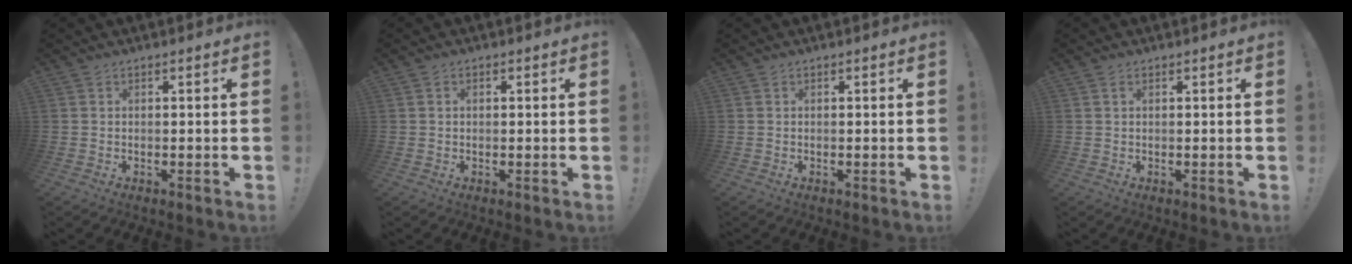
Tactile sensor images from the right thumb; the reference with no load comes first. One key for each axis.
{"total": 0.8, "fx": 0.1, "fy": 0.6, "fz": 0.4, "tx": -0.011, "ty": 0.005, "tz": 0.002}
{"total": 0.0}
{"total": 0.9, "fx": 0.5, "fy": 0.4, "fz": 0.6, "tx": -0.016, "ty": 0.002, "tz": 0.010}